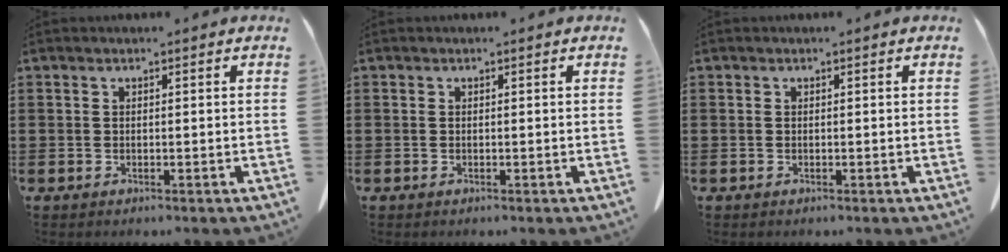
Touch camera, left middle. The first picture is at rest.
{"total": 0.0}
{"total": 0.0}